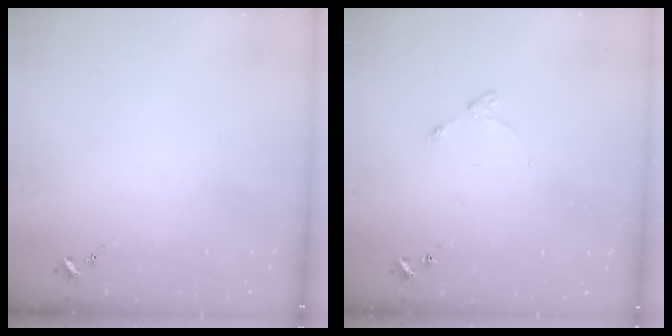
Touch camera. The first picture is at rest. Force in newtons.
{"total": 4.3, "press": 4.2, "slide": 0.5}